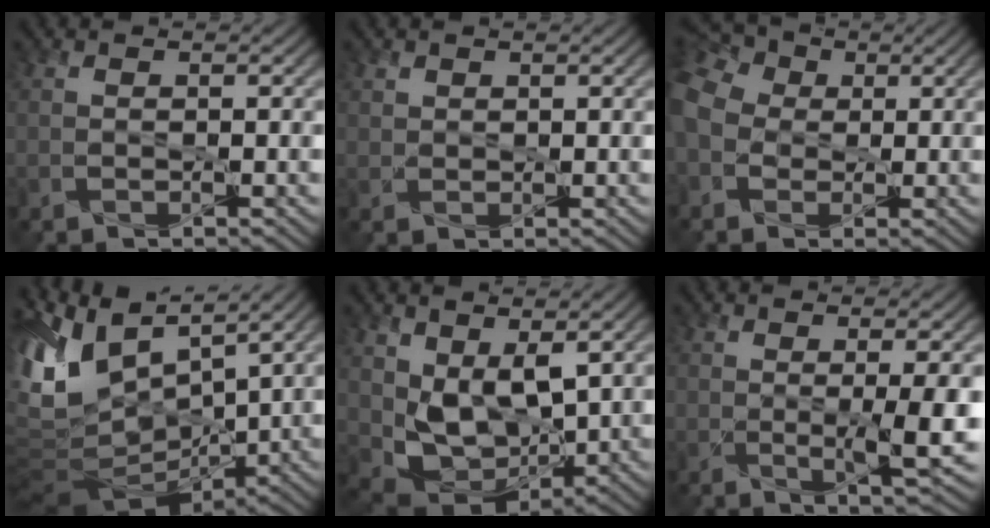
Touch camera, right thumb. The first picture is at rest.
{"total": 1.1, "force": [0.9, 0.7, 0.2], "torque": [-0.005, -0.002, 0.020]}
{"total": 9.8, "force": [-0.6, 8.0, 5.7], "torque": [-0.180, -0.004, -0.023]}
{"total": 12.2, "force": [4.3, 6.1, 9.7], "torque": [-0.238, 0.008, 0.092]}
{"total": 7.6, "force": [1.6, 4.8, 5.6], "torque": [-0.125, -0.021, 0.037]}
{"total": 4.4, "force": [0.1, 0.5, 4.4], "torque": [-0.080, -0.008, 0.007]}